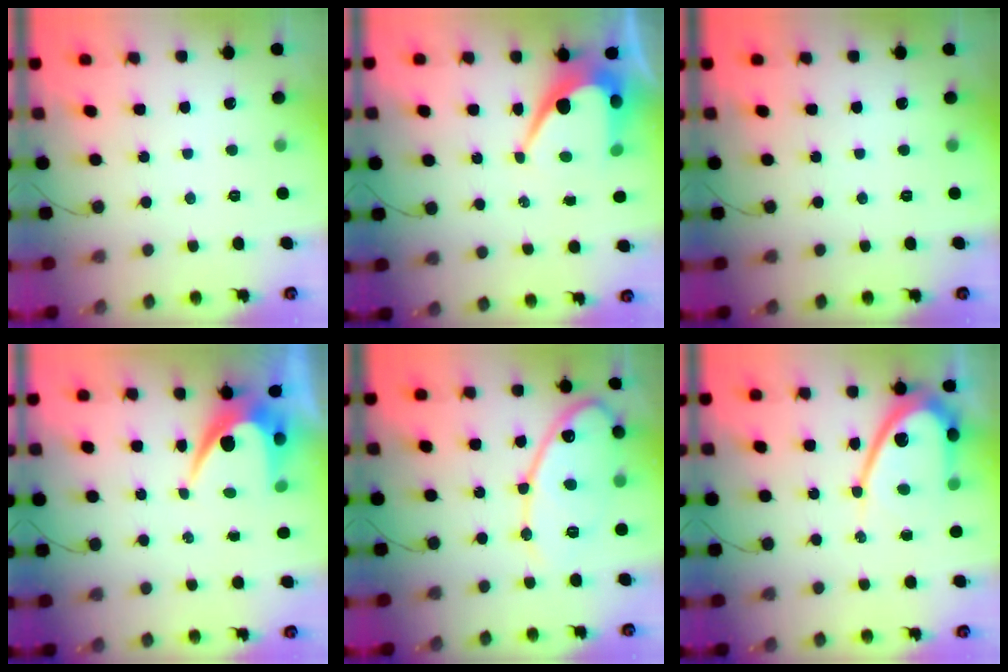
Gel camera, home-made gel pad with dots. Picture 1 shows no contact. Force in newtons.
{"total": 10.0, "press": 9.9, "slide": 0.9}
{"total": 0.0}
{"total": 7.6, "press": 7.6, "slide": 0.5}
{"total": 13.6, "press": 13.5, "slide": 1.2}
{"total": 11.8, "press": 11.7, "slide": 1.1}